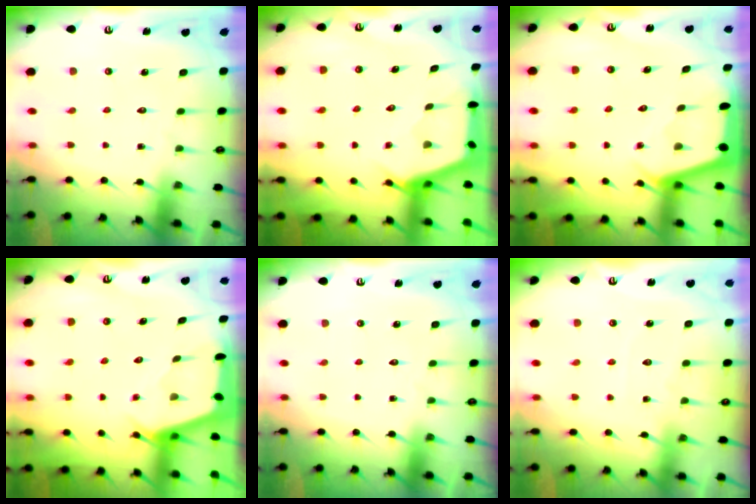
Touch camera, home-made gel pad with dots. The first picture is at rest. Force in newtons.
{"total": 2.6, "press": 2.5, "slide": 0.4}
{"total": 2.2, "press": 2.2, "slide": 0.1}
{"total": 2.4, "press": 2.4, "slide": 0.2}
{"total": 0.0}
{"total": 2.7, "press": 2.7, "slide": 0.4}